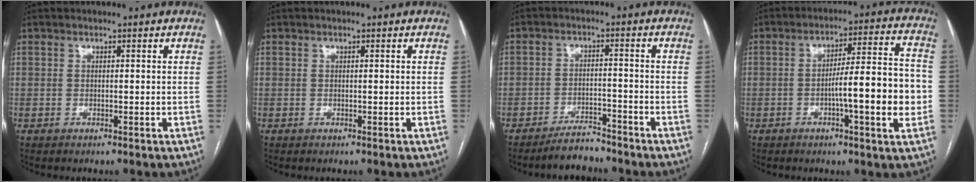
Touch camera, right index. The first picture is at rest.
{"total": 0.0}
{"total": 4.6, "force": [-4.3, 1.4, 1.0], "torque": [-0.018, -0.004, -0.072]}
{"total": 12.7, "force": [-2.8, 0.9, 12.4], "torque": [-0.184, 0.013, -0.043]}